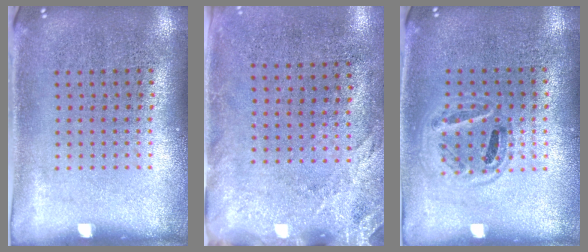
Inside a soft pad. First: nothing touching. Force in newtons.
{"total": 2.7, "press": 2.1, "slide": 1.6}
{"total": 1.0, "press": 0.9, "slide": 0.4}